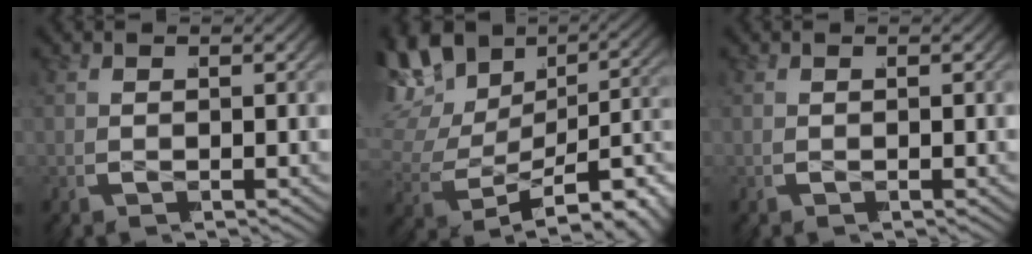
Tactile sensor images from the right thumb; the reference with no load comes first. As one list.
[{"total": 11.4, "force": [-0.6, 8.6, 7.3], "torque": [-0.147, -0.004, -0.012]}, {"total": 0.0}]